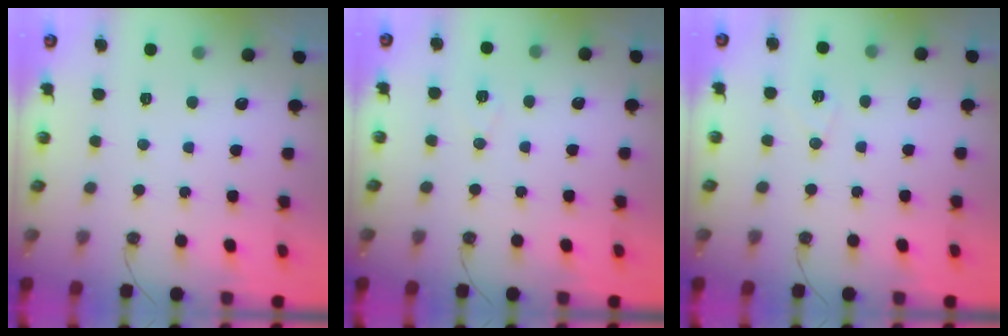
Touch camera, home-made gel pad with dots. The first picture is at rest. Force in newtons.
{"total": 5.7, "press": 3.6, "slide": 4.4}
{"total": 6.1, "press": 4.9, "slide": 3.6}